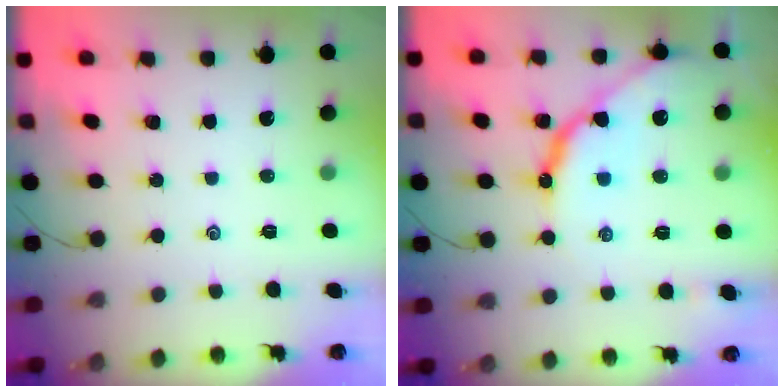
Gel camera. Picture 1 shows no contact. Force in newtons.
{"total": 12.4, "press": 12.4, "slide": 1.1}